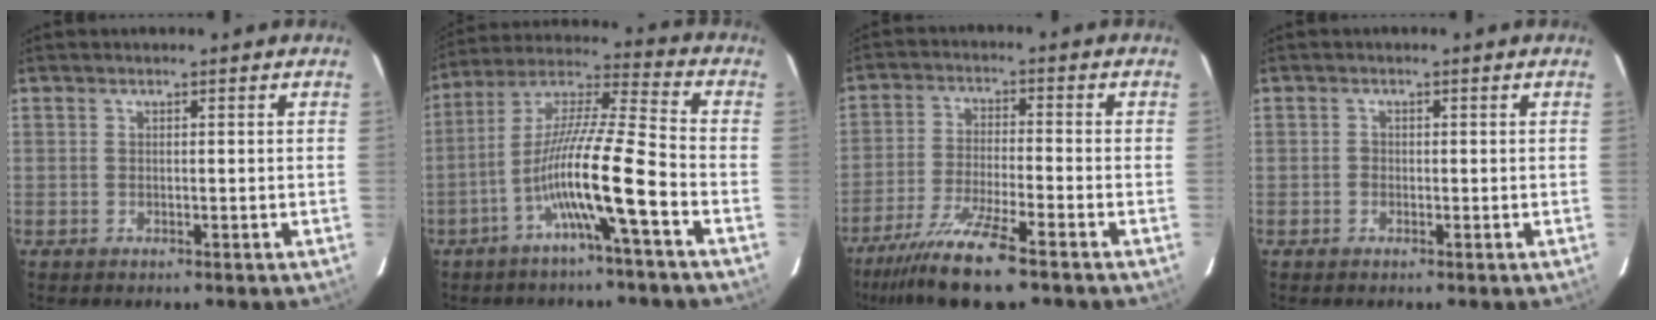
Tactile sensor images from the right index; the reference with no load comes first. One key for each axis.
{"total": 13.1, "fx": -5.3, "fy": -0.6, "fz": 12.0, "tx": -0.227, "ty": 0.011, "tz": -0.102}
{"total": 10.5, "fx": -7.4, "fy": 0.6, "fz": 7.4, "tx": -0.141, "ty": -0.031, "tz": -0.134}
{"total": 0.8, "fx": -0.3, "fy": 0.7, "fz": 0.3, "tx": -0.003, "ty": 0.004, "tz": -0.006}